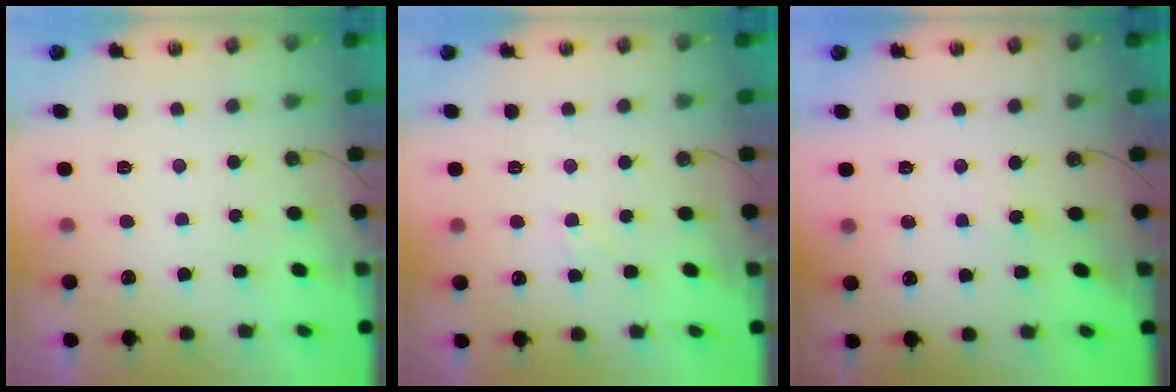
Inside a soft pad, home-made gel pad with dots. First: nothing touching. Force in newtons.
{"total": 4.5, "press": 4.4, "slide": 0.5}
{"total": 2.7, "press": 2.7, "slide": 0.5}